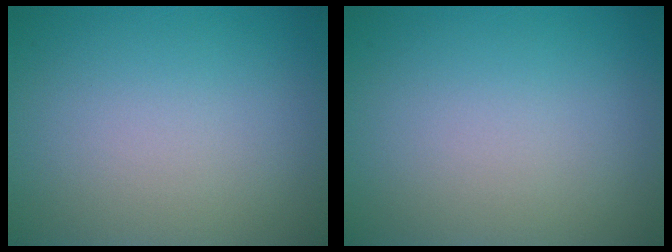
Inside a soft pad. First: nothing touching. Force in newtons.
{"total": 0.0}